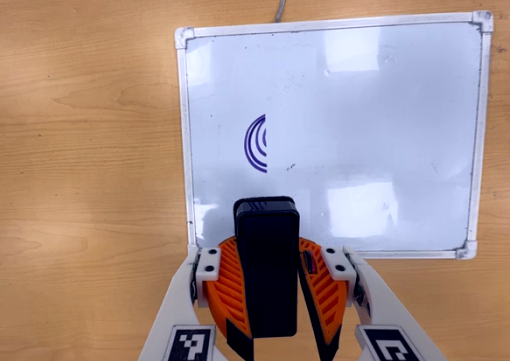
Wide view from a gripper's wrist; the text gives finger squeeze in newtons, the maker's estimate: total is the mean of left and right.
{"total": 12.0, "left": 10.4, "right": 13.6}